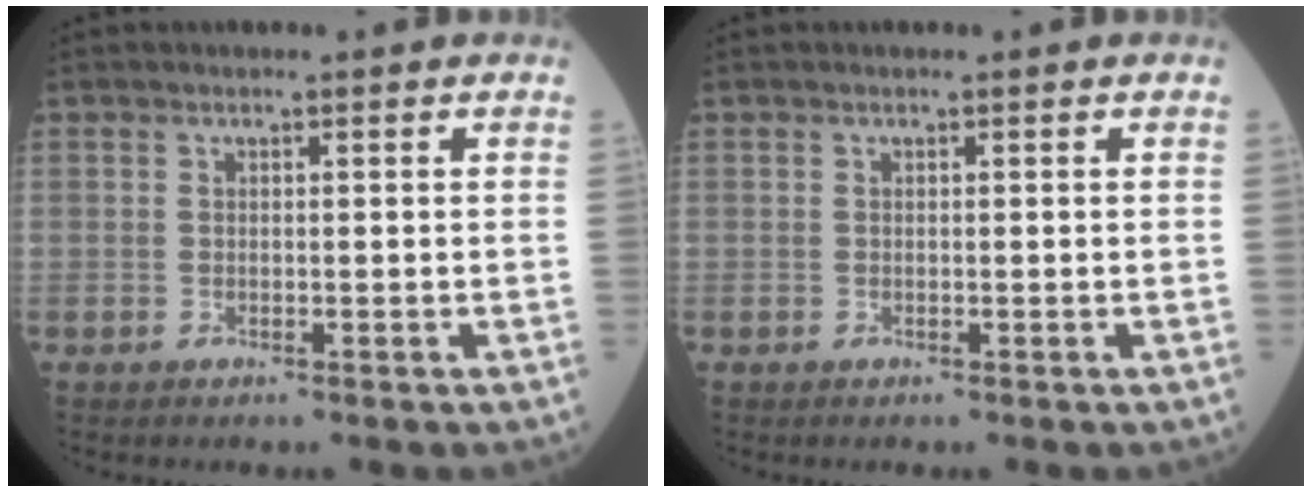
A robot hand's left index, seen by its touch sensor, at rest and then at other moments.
{"total": 0.0}